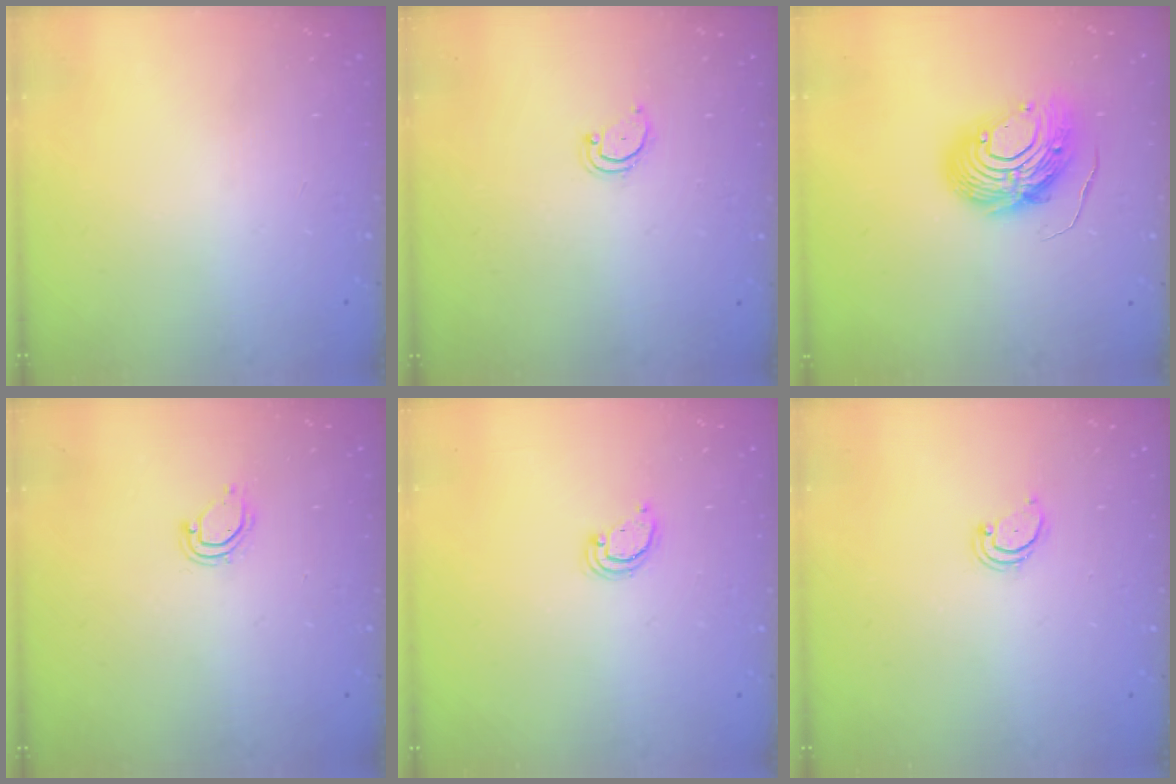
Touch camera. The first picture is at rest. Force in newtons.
{"total": 3.2, "press": 3.2, "slide": 0.3}
{"total": 12.0, "press": 11.9, "slide": 1.3}
{"total": 4.3, "press": 4.3, "slide": 0.3}
{"total": 2.6, "press": 2.6, "slide": 0.2}
{"total": 2.6, "press": 2.5, "slide": 0.5}